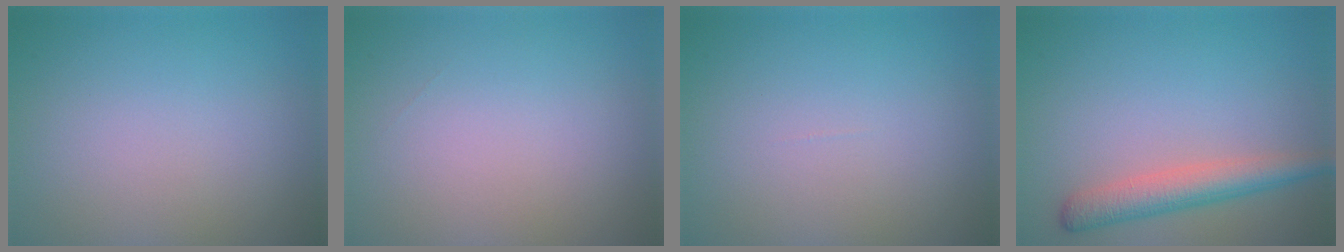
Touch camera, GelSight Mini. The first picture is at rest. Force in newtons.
{"total": 0.0}
{"total": 0.0}
{"total": 3.8, "press": 3.8, "slide": 0.2}